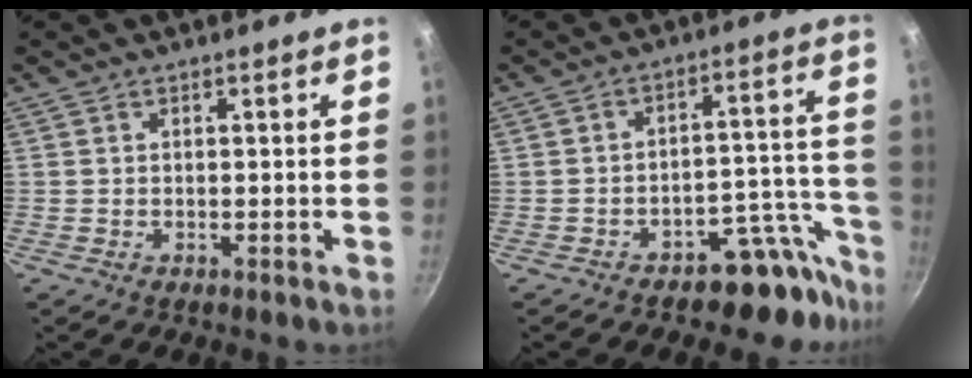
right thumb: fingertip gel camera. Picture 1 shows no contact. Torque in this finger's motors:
{"motor_torque": [1.68, 0.12, -0.16, -0.09, 0.14]}